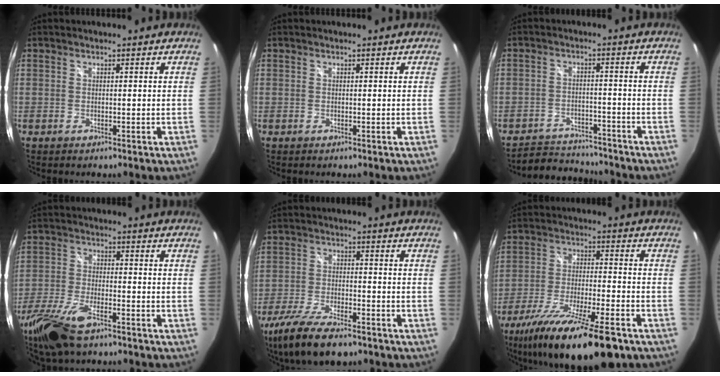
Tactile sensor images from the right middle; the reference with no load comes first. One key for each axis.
{"total": 0.0}
{"total": 9.0, "fx": -8.4, "fy": 2.5, "fz": 1.6, "tx": -0.050, "ty": 0.014, "tz": -0.122}
{"total": 13.2, "fx": -9.1, "fy": 4.5, "fz": 8.5, "tx": -0.202, "ty": -0.034, "tz": -0.182}
{"total": 14.0, "fx": -10.4, "fy": 4.1, "fz": 8.5, "tx": -0.192, "ty": -0.045, "tz": -0.186}
{"total": 20.7, "fx": -14.7, "fy": 4.0, "fz": 13.9, "tx": -0.266, "ty": -0.052, "tz": -0.246}